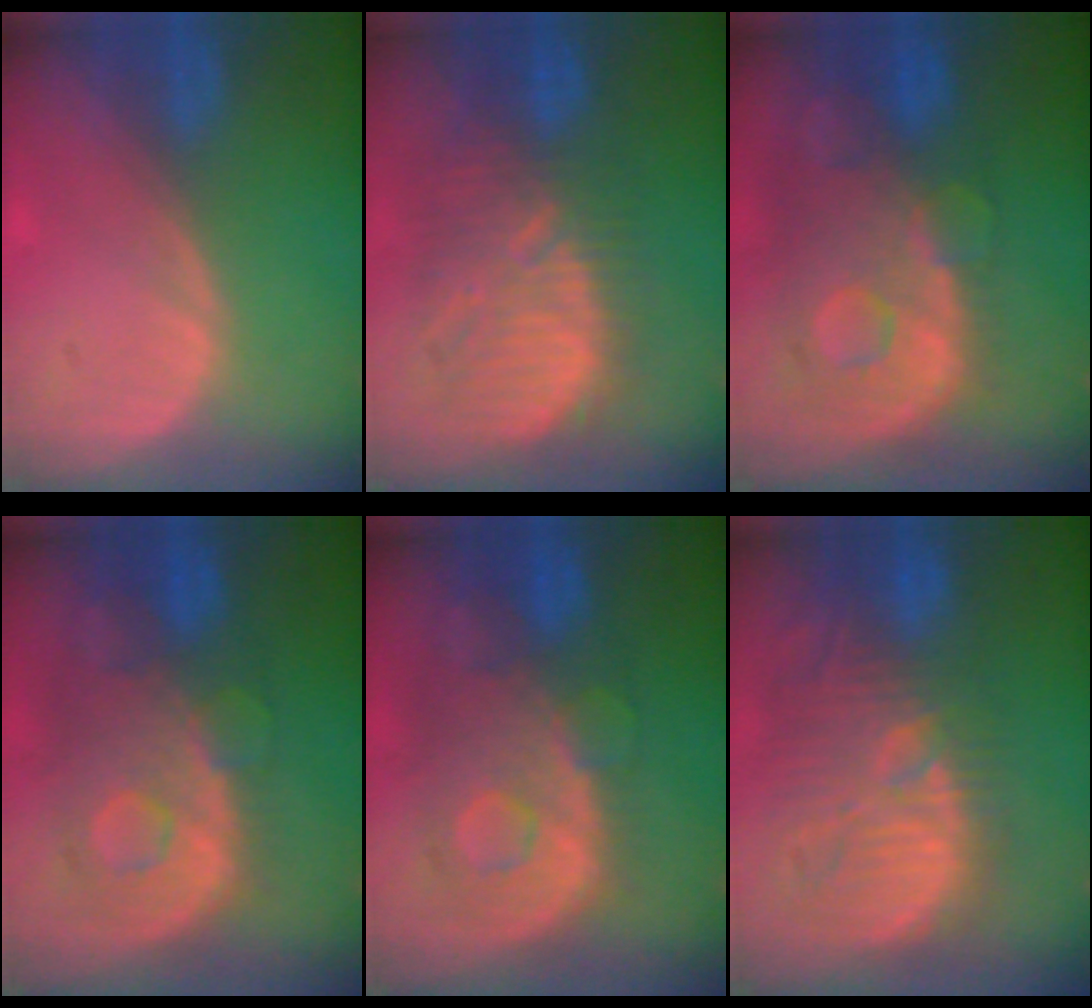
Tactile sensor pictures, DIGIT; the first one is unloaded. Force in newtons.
{"total": 11.3, "press": 10.9, "slide": 3.1}
{"total": 12.5, "press": 10.3, "slide": 7.0}
{"total": 11.1, "press": 9.7, "slide": 5.5}
{"total": 11.1, "press": 9.7, "slide": 5.5}
{"total": 13.5, "press": 12.5, "slide": 5.0}